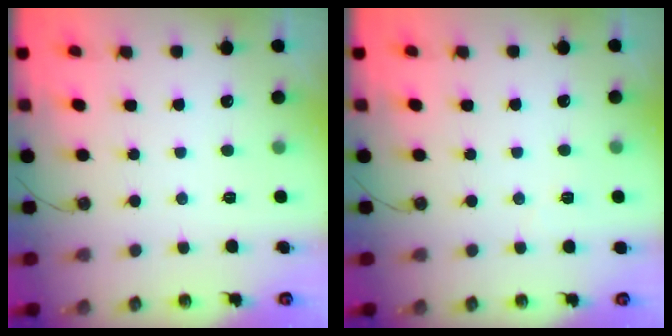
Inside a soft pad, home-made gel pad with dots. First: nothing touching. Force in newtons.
{"total": 2.5, "press": 2.3, "slide": 0.9}